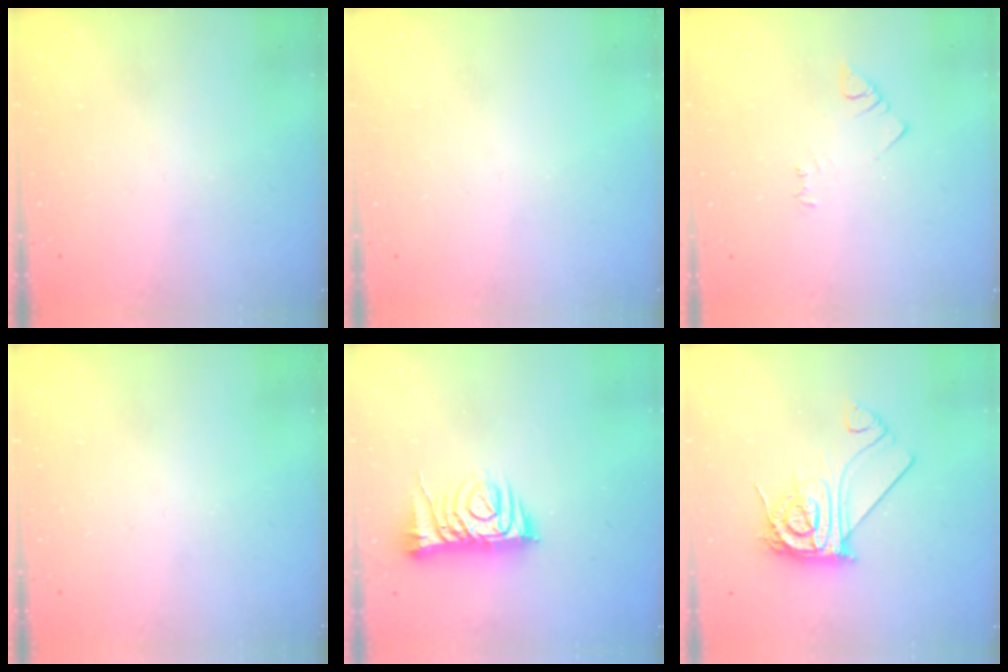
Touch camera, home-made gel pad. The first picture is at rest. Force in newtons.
{"total": 0.0}
{"total": 4.2, "press": 4.1, "slide": 0.6}
{"total": 0.0}
{"total": 9.0, "press": 8.9, "slide": 1.4}
{"total": 13.7, "press": 13.6, "slide": 1.2}